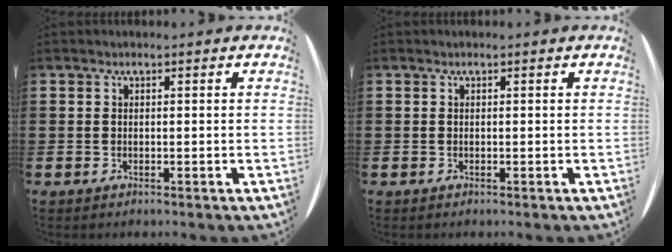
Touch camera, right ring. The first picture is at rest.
{"total": 0.0}